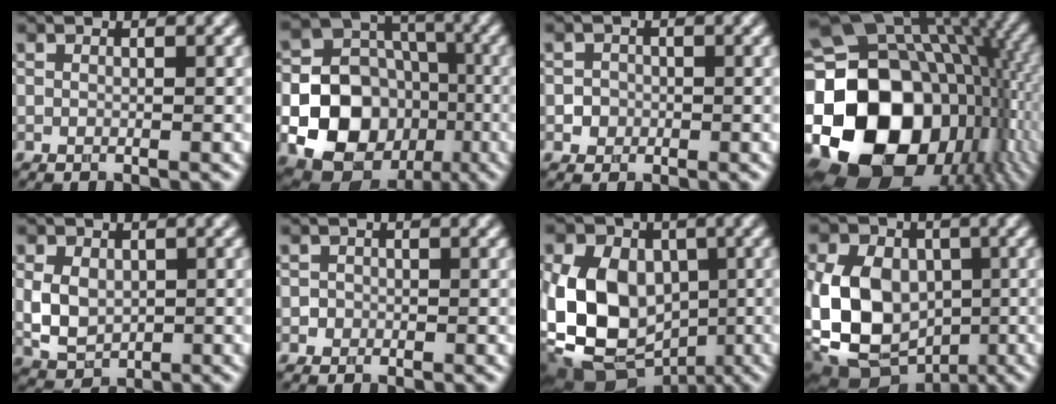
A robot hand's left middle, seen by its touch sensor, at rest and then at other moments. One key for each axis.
{"total": 15.9, "fx": -4.9, "fy": 13.5, "fz": 6.8, "tx": -0.125, "ty": -0.035, "tz": -0.100}
{"total": 1.4, "fx": -0.2, "fy": 1.3, "fz": 0.3, "tx": 0.013, "ty": -0.003, "tz": -0.005}
{"total": 22.3, "fx": -4.4, "fy": 17.2, "fz": 13.5, "tx": -0.247, "ty": -0.027, "tz": -0.086}
{"total": 3.9, "fx": 0.0, "fy": 2.9, "fz": 2.6, "tx": -0.056, "ty": -0.003, "tz": 0.003}
{"total": 0.8, "fx": -0.1, "fy": 0.8, "fz": 0.1, "tx": 0.006, "ty": -0.003, "tz": -0.004}
{"total": 12.2, "fx": -1.4, "fy": 9.1, "fz": 7.9, "tx": -0.138, "ty": 0.000, "tz": -0.029}
{"total": 11.1, "fx": -1.8, "fy": 8.5, "fz": 6.8, "tx": -0.130, "ty": -0.003, "tz": -0.035}